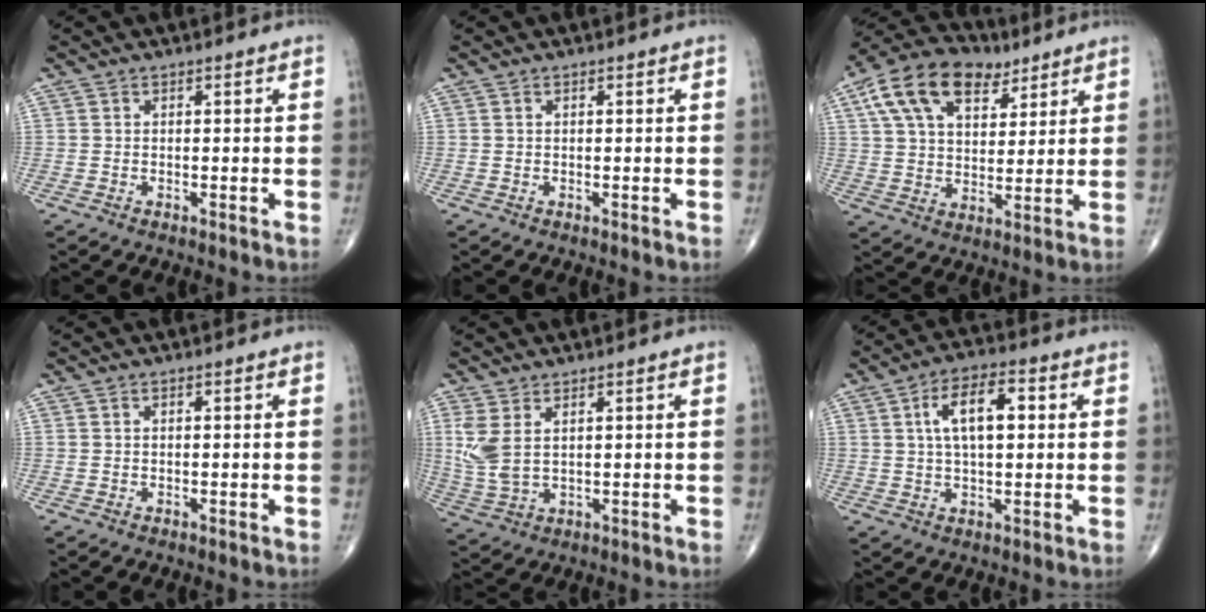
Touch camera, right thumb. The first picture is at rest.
{"total": 0.0}
{"total": 17.0, "force": [8.5, 10.0, 10.7], "torque": [-0.167, -0.005, 0.148]}
{"total": 0.0}
{"total": 6.3, "force": [2.0, 3.1, 5.1], "torque": [-0.121, -0.006, 0.053]}
{"total": 9.8, "force": [2.2, 4.5, 8.5], "torque": [-0.135, 0.015, 0.031]}